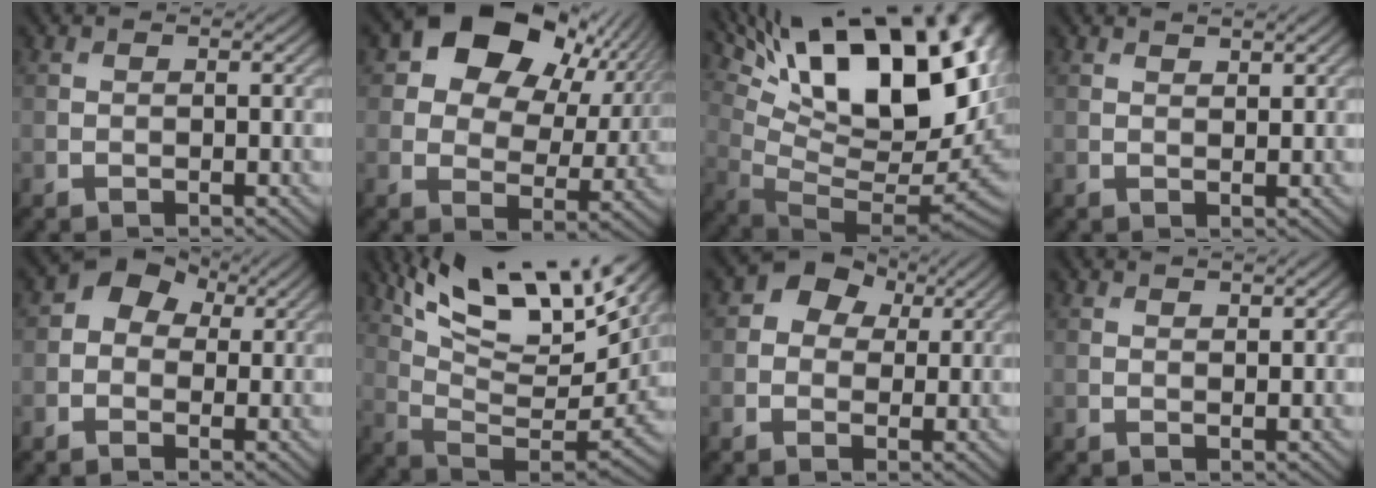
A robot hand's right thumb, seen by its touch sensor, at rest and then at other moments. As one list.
[{"total": 14.6, "force": [6.7, 9.6, 8.8], "torque": [-0.136, 0.011, 0.110]}, {"total": 20.9, "force": [9.5, 7.8, 16.9], "torque": [-0.246, 0.032, 0.170]}, {"total": 1.5, "force": [1.3, 0.2, 0.8], "torque": [-0.018, -0.001, 0.023]}, {"total": 4.7, "force": [1.0, 3.7, 2.6], "torque": [-0.041, 0.004, 0.006]}, {"total": 16.9, "force": [10.5, 4.7, 12.4], "torque": [-0.243, 0.001, 0.191]}, {"total": 5.3, "force": [1.8, 4.2, 2.8], "torque": [-0.053, 0.005, 0.014]}, {"total": 1.2, "force": [1.0, 0.2, 0.6], "torque": [-0.015, -0.002, 0.017]}]